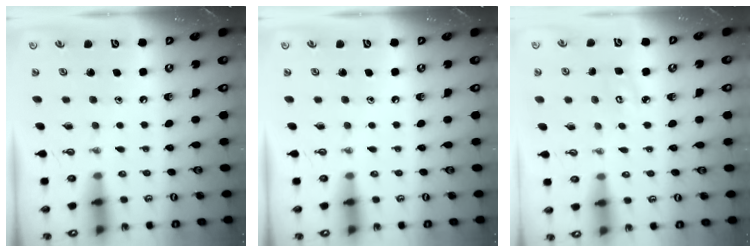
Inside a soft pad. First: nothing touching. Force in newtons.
{"total": 0.0}
{"total": 5.1, "press": 5.0, "slide": 0.5}